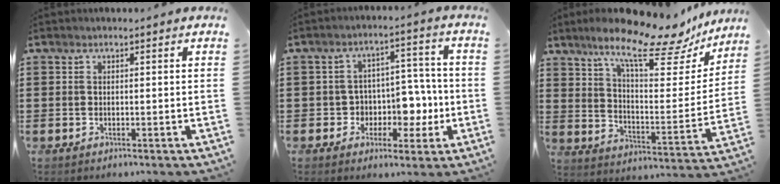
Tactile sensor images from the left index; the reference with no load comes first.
{"total": 6.2, "force": [-1.0, 5.6, 2.5], "torque": [-0.047, 0.001, -0.018]}
{"total": 14.7, "force": [11.2, 2.6, 9.1], "torque": [-0.182, -0.061, 0.182]}